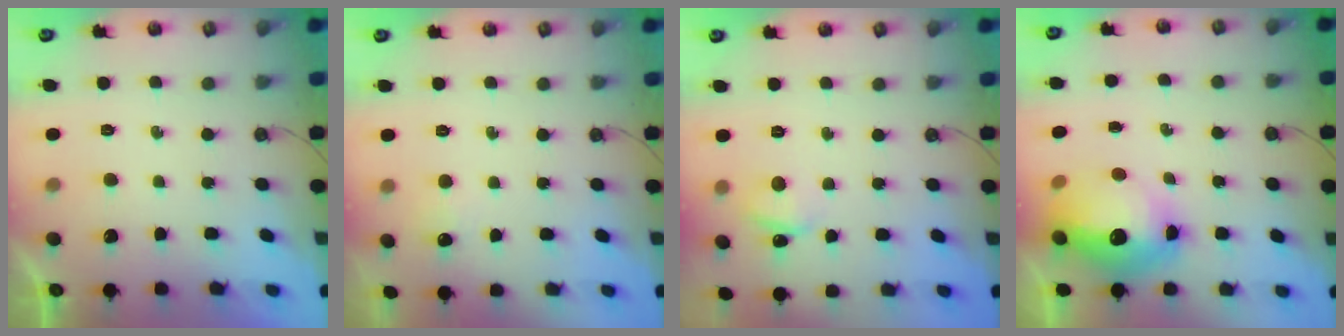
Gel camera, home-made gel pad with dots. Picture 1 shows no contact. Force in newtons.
{"total": 4.1, "press": 4.0, "slide": 1.0}
{"total": 3.7, "press": 3.7, "slide": 0.5}
{"total": 16.6, "press": 16.5, "slide": 1.5}